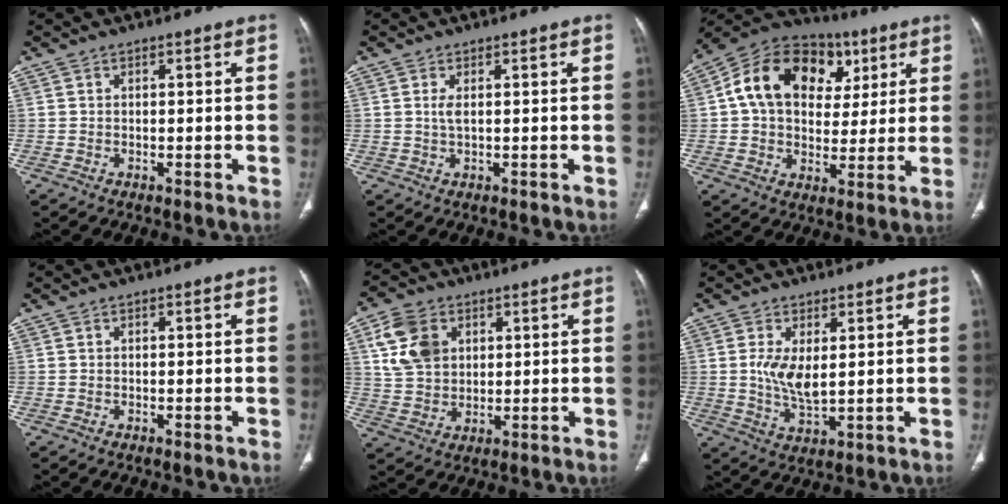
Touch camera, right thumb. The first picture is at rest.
{"total": 1.5, "force": [0.3, 0.4, 1.4], "torque": [-0.038, -0.001, 0.012]}
{"total": 20.2, "force": [5.8, 14.6, 12.7], "torque": [-0.184, 0.020, 0.088]}
{"total": 0.0}
{"total": 10.0, "force": [3.5, 7.4, 5.6], "torque": [-0.091, -0.005, 0.073]}
{"total": 6.3, "force": [1.2, 2.7, 5.6], "torque": [-0.111, -0.020, 0.028]}